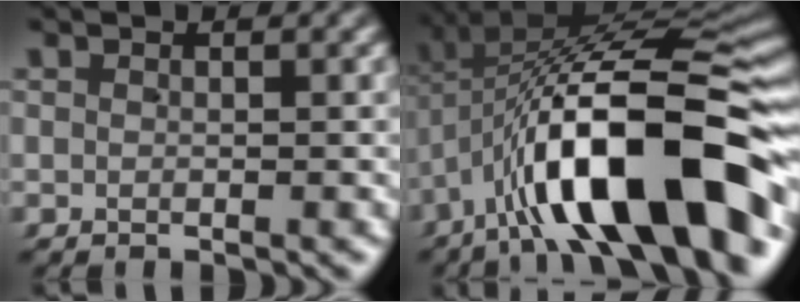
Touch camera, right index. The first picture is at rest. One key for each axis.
{"total": 14.8, "fx": -3.9, "fy": 6.5, "fz": 12.7, "tx": -0.209, "ty": -0.009, "tz": -0.046}